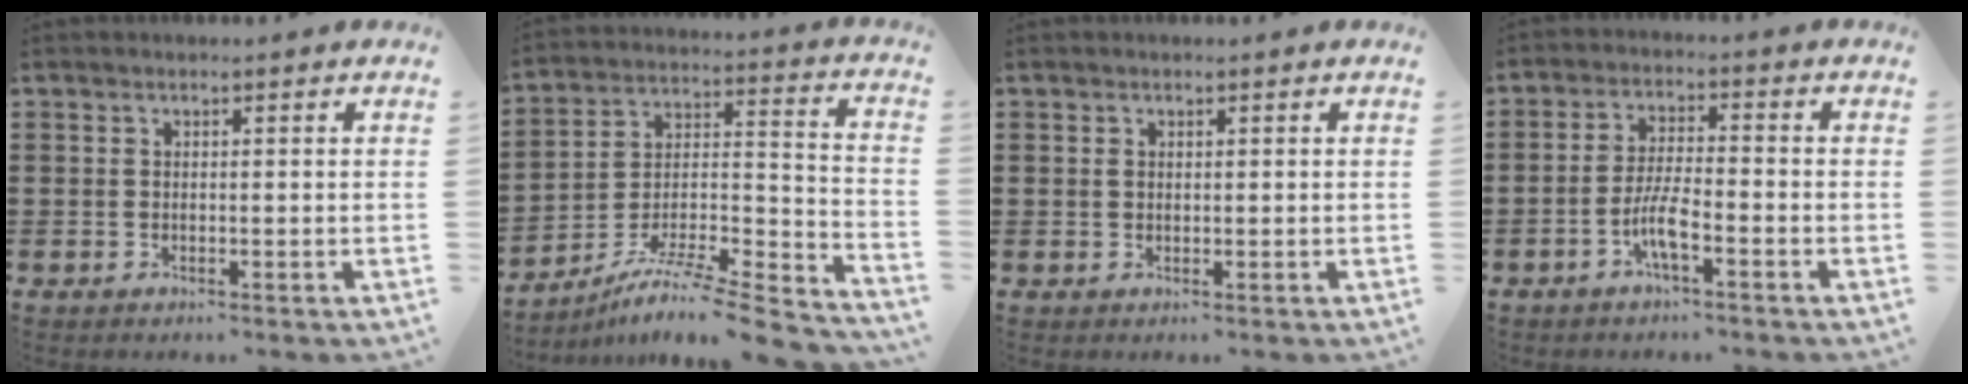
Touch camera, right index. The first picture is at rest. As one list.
[{"total": 7.8, "force": [-6.5, 0.5, 4.2], "torque": [-0.075, -0.008, -0.133]}, {"total": 0.8, "force": [0.3, 0.7, 0.3], "torque": [-0.007, 0.004, 0.006]}, {"total": 5.3, "force": [-2.8, 0.9, 4.4], "torque": [-0.106, -0.011, -0.060]}]